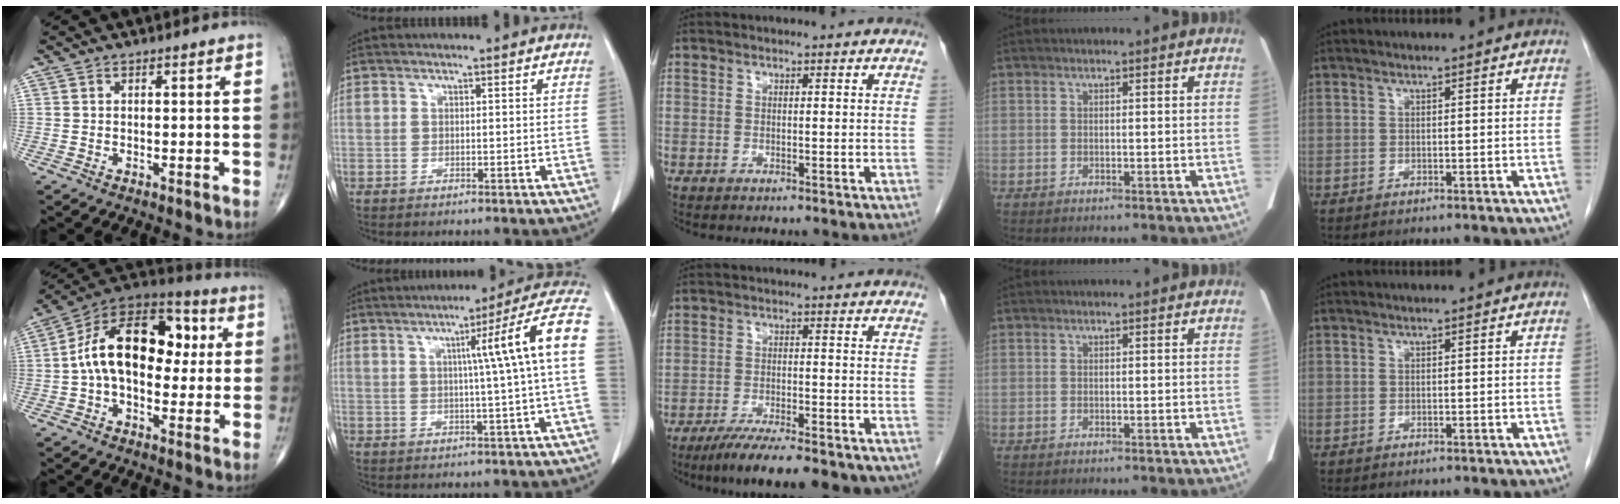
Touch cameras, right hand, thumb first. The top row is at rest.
{"thumb": {"total": 19.6, "force": [1.7, 12.0, 15.4], "torque": [-0.224, 0.044, 0.019]}, "index": {"total": 12.0, "force": [1.5, -2.1, 11.7], "torque": [-0.149, 0.018, 0.015]}, "middle": {"total": 12.8, "force": [-9.2, 3.2, 8.3], "torque": [-0.114, -0.012, -0.136]}}